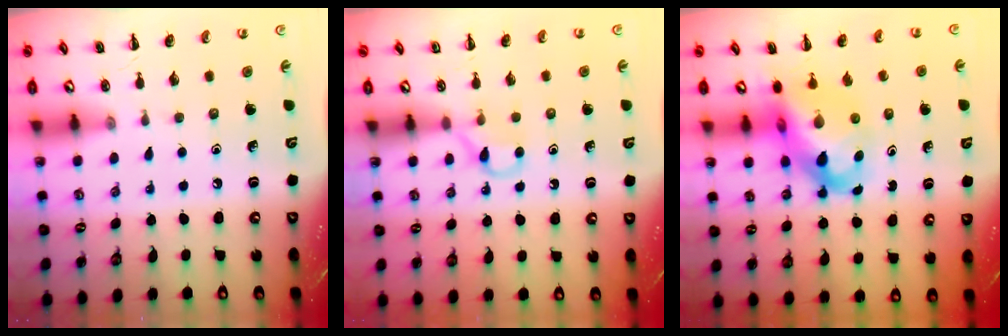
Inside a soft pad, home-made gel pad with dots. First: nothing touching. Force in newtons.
{"total": 5.4, "press": 5.2, "slide": 1.4}
{"total": 12.8, "press": 12.3, "slide": 3.4}